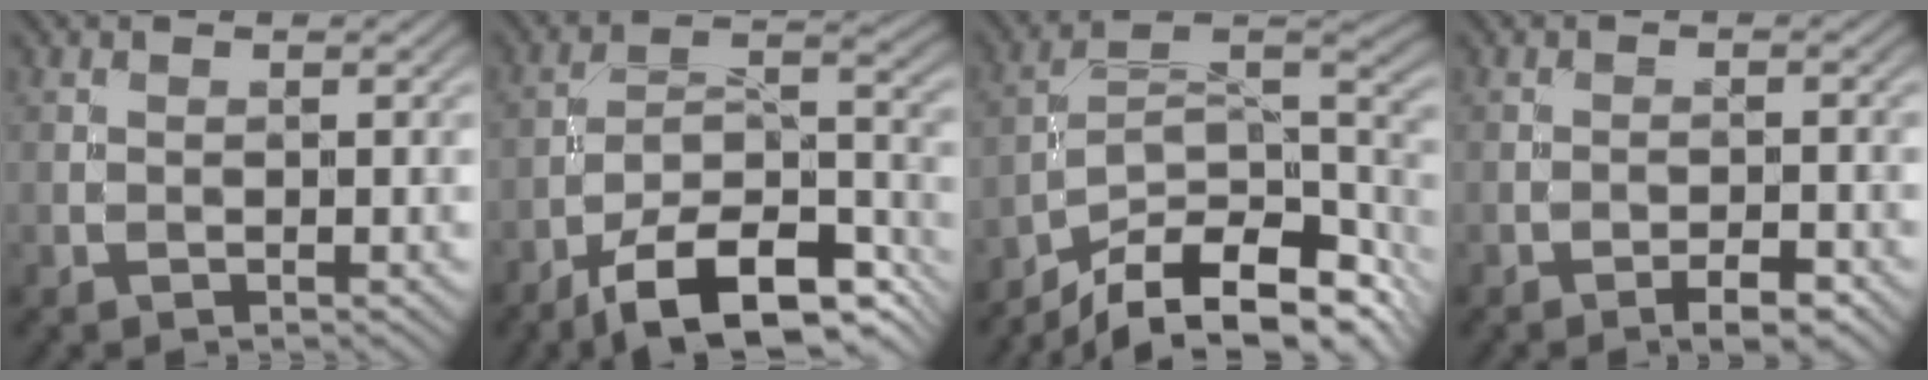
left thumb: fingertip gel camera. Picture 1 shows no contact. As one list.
[{"total": 15.0, "force": [-10.5, 5.0, 9.5], "torque": [-0.167, -0.004, -0.179]}, {"total": 14.2, "force": [-9.9, 5.2, 8.7], "torque": [-0.182, -0.013, -0.151]}, {"total": 3.1, "force": [-2.2, 0.7, 2.2], "torque": [-0.035, 0.006, -0.033]}]